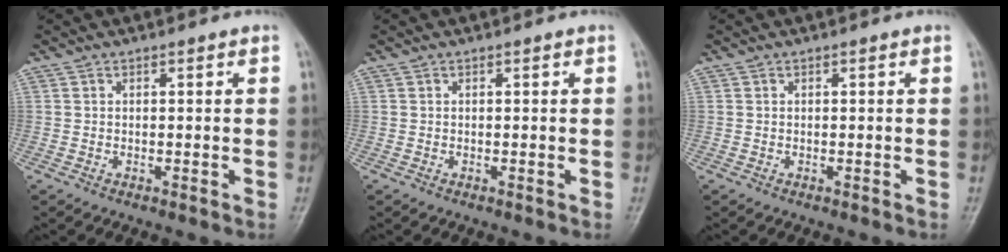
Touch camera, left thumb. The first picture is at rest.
{"total": 0.0}
{"total": 0.0}